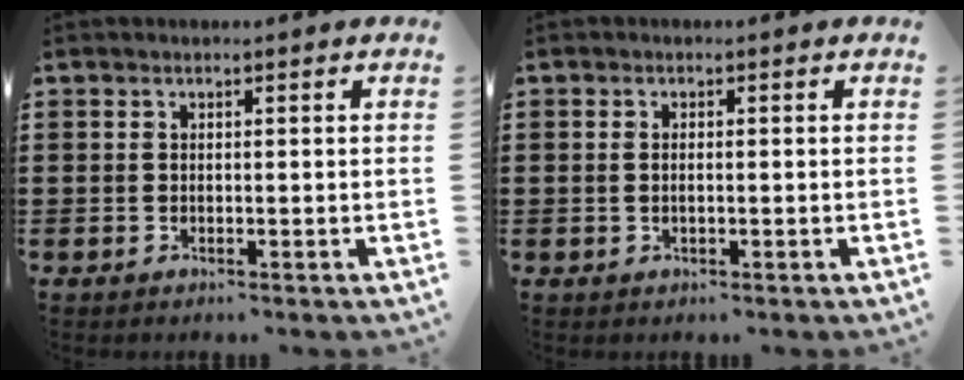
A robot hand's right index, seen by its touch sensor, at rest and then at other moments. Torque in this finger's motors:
{"motor_torque": [-0.57, 1.57, -0.06, -0.01]}